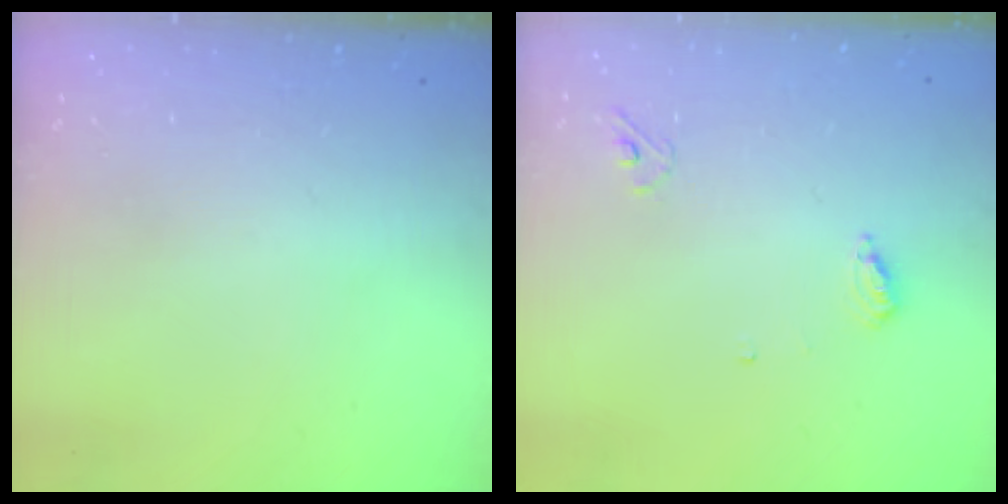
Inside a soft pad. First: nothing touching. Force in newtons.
{"total": 5.9, "press": 5.9, "slide": 0.6}